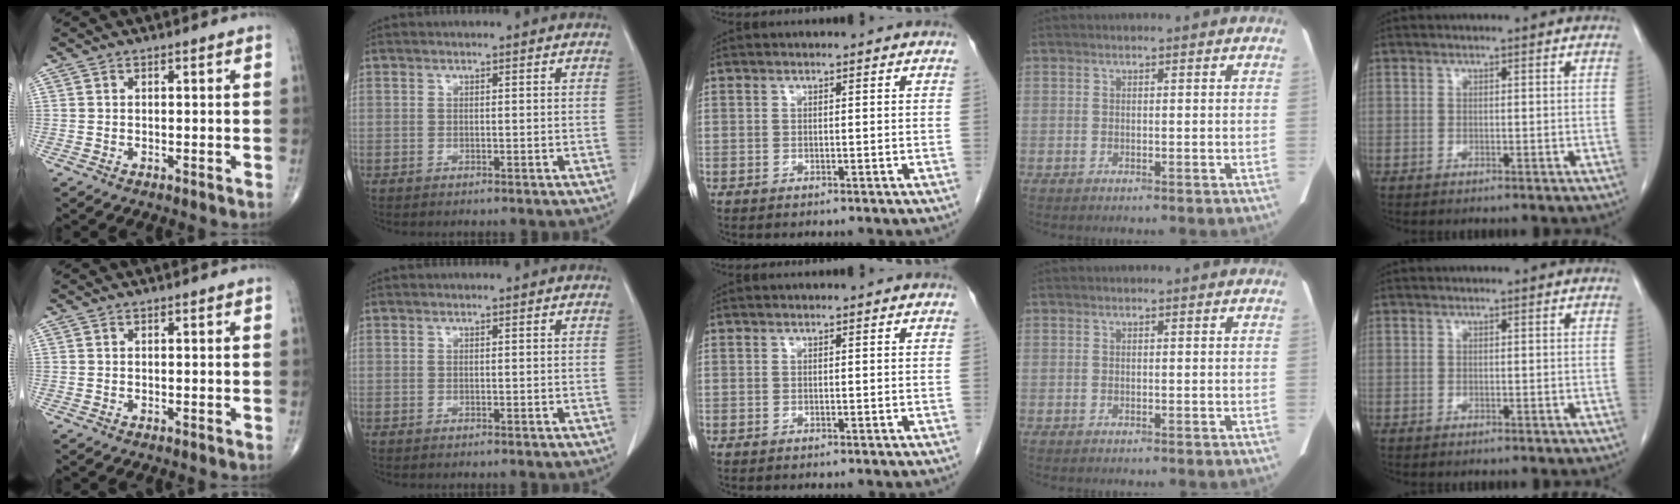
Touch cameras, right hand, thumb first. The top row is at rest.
{}